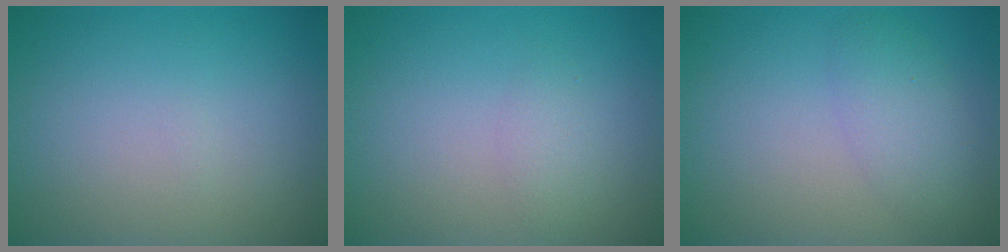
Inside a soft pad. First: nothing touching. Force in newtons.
{"total": 1.3, "press": 1.3, "slide": 0.0}
{"total": 2.8, "press": 2.8, "slide": 0.2}